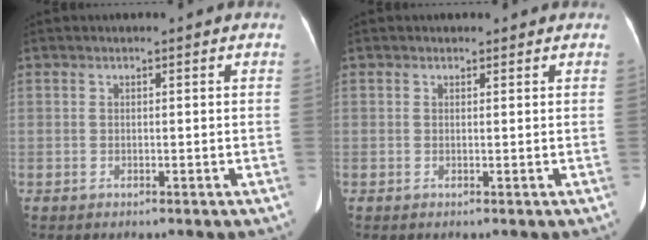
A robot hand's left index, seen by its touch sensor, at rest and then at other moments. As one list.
[{"total": 1.0, "force": [0.6, 0.8, -0.2], "torque": [0.010, 0.000, 0.004]}]